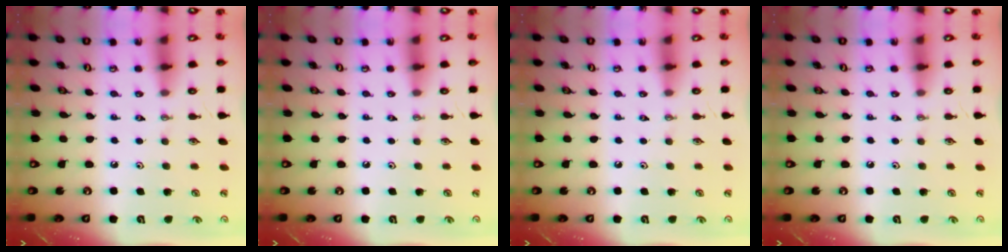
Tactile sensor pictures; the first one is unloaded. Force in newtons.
{"total": 0.0}
{"total": 0.0}
{"total": 0.0}